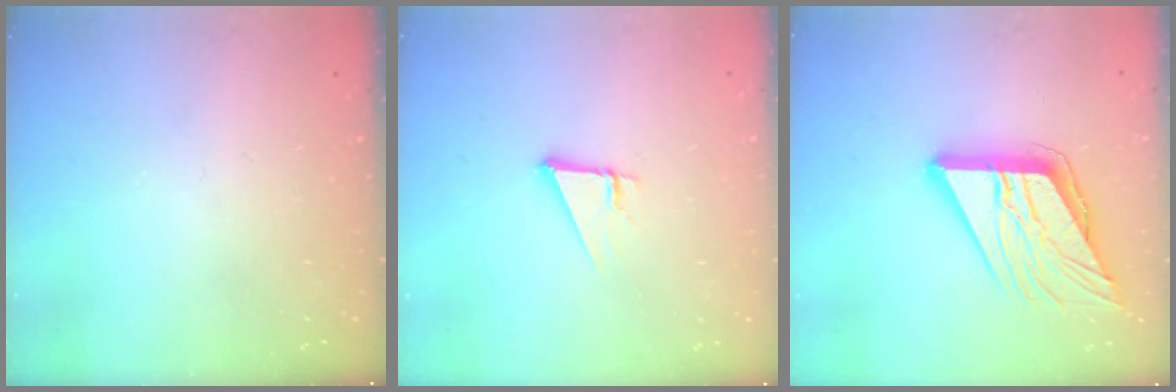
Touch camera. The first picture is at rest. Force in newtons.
{"total": 3.6, "press": 3.6, "slide": 0.3}
{"total": 17.6, "press": 17.5, "slide": 2.0}